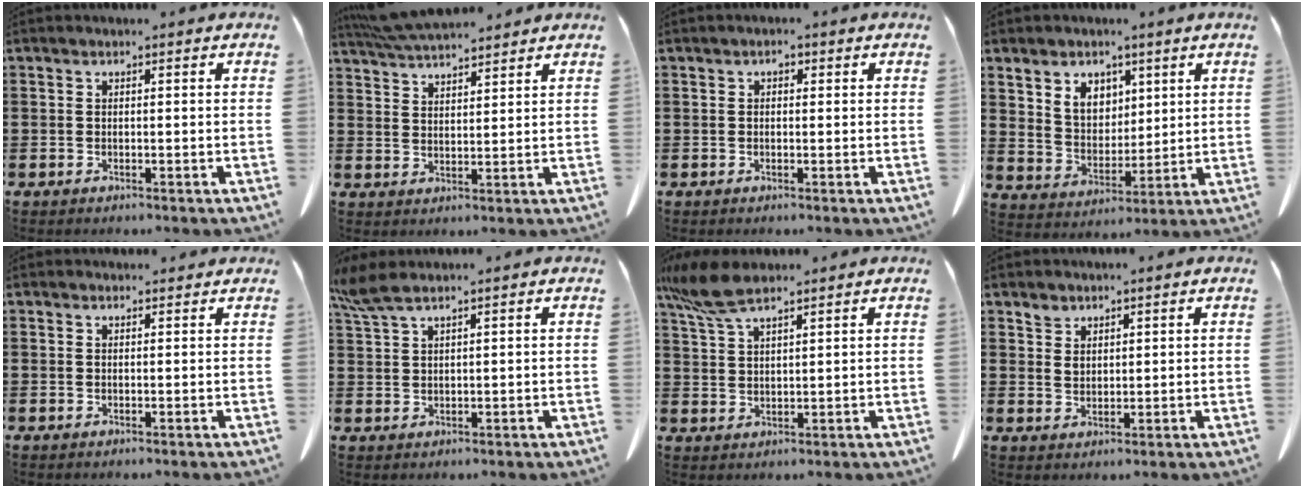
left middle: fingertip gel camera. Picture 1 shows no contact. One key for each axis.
{"total": 6.1, "fx": 5.6, "fy": 1.1, "fz": 2.0, "tx": -0.057, "ty": -0.013, "tz": 0.105}
{"total": 0.9, "fx": -0.1, "fy": 0.6, "fz": 0.6, "tx": -0.012, "ty": 0.004, "tz": -0.002}
{"total": 6.1, "fx": 3.9, "fy": 4.4, "fz": 1.7, "tx": -0.059, "ty": 0.003, "tz": 0.074}
{"total": 0.7, "fx": 0.7, "fy": 0.2, "fz": 0.1, "tx": -0.005, "ty": 0.002, "tz": 0.014}
{"total": 4.4, "fx": 3.2, "fy": 0.9, "fz": 2.8, "tx": -0.072, "ty": -0.008, "tz": 0.059}
{"total": 7.6, "fx": 5.6, "fy": 1.8, "fz": 4.9, "tx": -0.122, "ty": -0.011, "tz": 0.100}
{"total": 2.3, "fx": 1.8, "fy": 1.3, "fz": 0.4, "tx": -0.013, "ty": 0.001, "tz": 0.037}